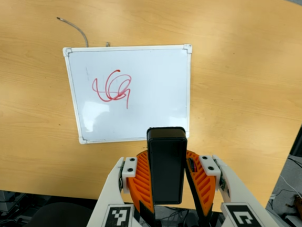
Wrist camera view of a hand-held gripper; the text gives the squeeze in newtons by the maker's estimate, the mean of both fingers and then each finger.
{"total": 7.8, "left": 7.1, "right": 8.4}